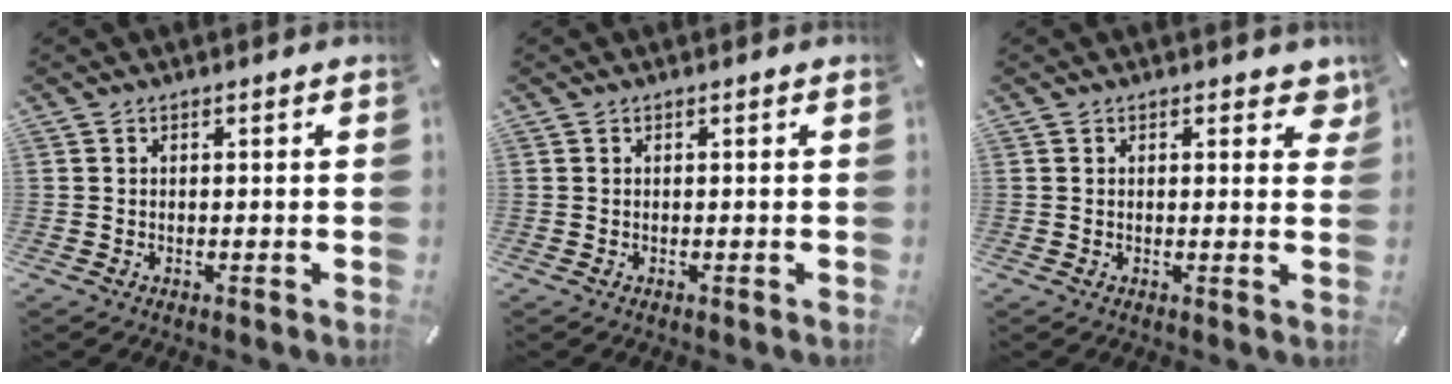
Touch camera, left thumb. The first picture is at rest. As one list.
[{"total": 0.0}, {"total": 3.5, "force": [1.7, 2.0, 2.4], "torque": [-0.011, -0.009, 0.021]}]